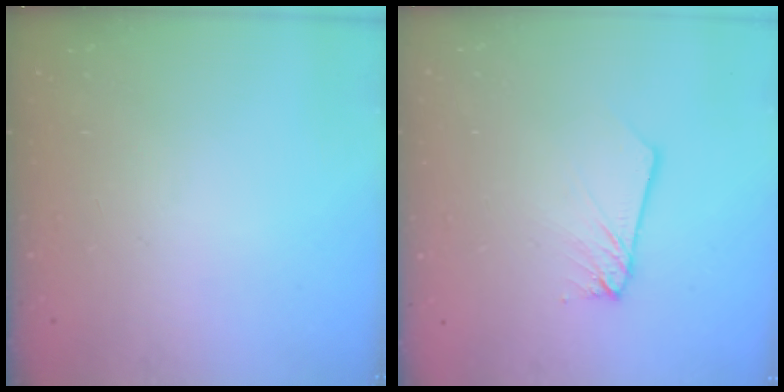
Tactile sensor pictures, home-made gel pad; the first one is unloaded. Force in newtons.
{"total": 2.6, "press": 2.6, "slide": 0.2}